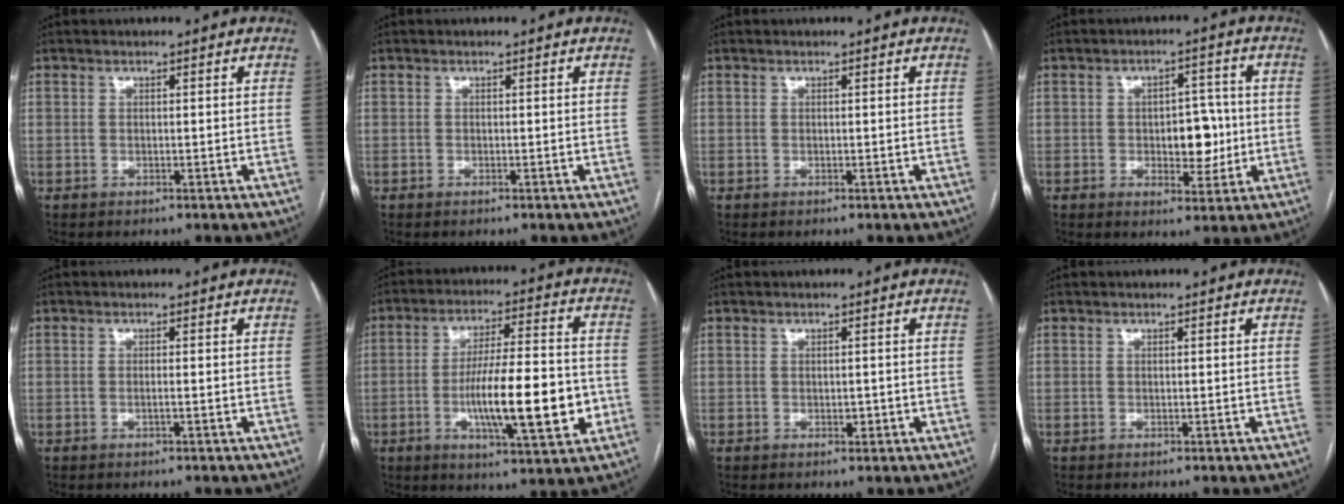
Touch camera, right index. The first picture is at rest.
{"total": 0.0}
{"total": 0.0}
{"total": 6.8, "force": [-0.4, 3.7, 5.7], "torque": [-0.073, 0.011, 0.001]}
{"total": 0.8, "force": [-0.3, -0.1, 0.8], "torque": [-0.016, 0.000, -0.004]}
{"total": 15.5, "force": [-3.6, 2.7, 14.9], "torque": [-0.247, 0.000, -0.055]}
{"total": 1.2, "force": [-0.3, 0.7, 0.9], "torque": [-0.013, 0.000, -0.001]}
{"total": 0.0}